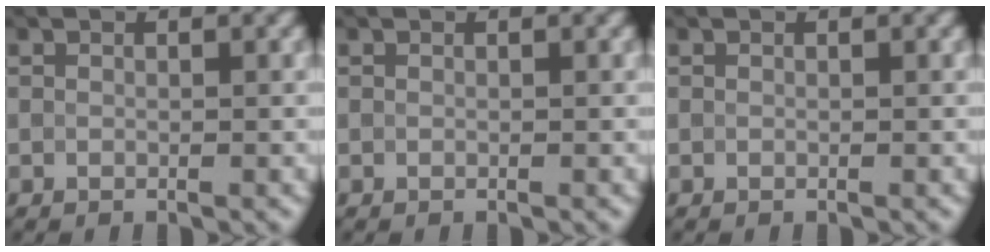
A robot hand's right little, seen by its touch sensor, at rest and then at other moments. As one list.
[{"total": 0.0}, {"total": 0.0}]